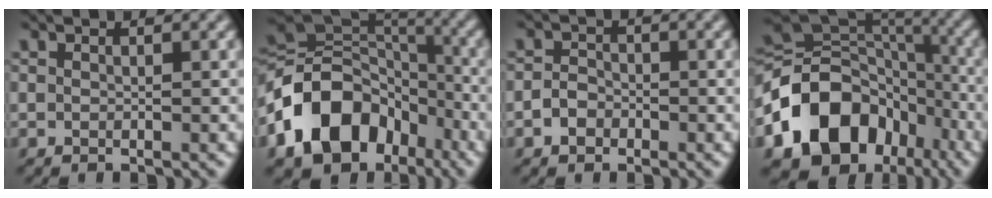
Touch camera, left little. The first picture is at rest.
{"total": 13.0, "force": [-5.7, 9.4, 7.0], "torque": [-0.139, 0.009, -0.113]}
{"total": 1.9, "force": [-1.0, 1.4, 0.7], "torque": [-0.008, 0.003, -0.025]}
{"total": 14.4, "force": [-5.9, 10.9, 7.3], "torque": [-0.143, -0.001, -0.114]}